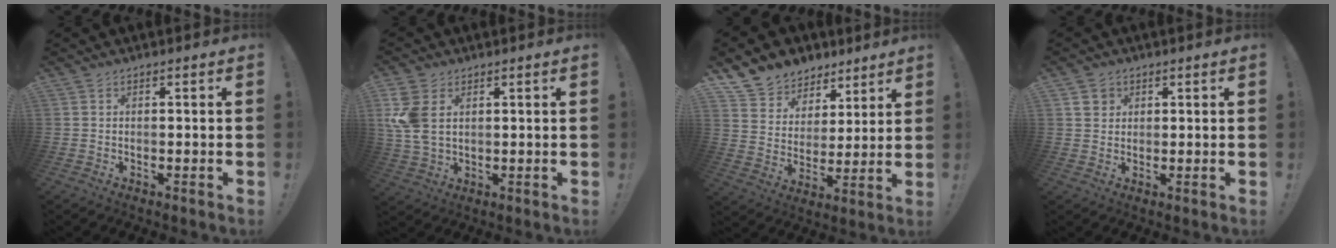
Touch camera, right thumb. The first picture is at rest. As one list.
[{"total": 9.4, "force": [3.0, 6.2, 6.4], "torque": [-0.138, -0.008, 0.059]}, {"total": 9.9, "force": [6.8, 7.1, 1.3], "torque": [-0.021, -0.058, 0.133]}, {"total": 3.7, "force": [1.8, 3.1, 1.0], "torque": [-0.019, -0.001, 0.033]}]